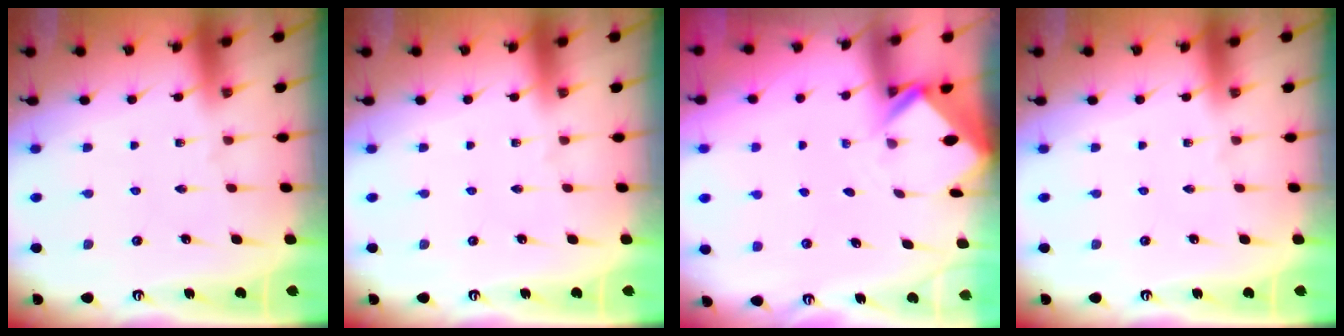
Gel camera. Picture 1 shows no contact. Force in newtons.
{"total": 0.0}
{"total": 2.4, "press": 2.4, "slide": 0.1}
{"total": 0.0}